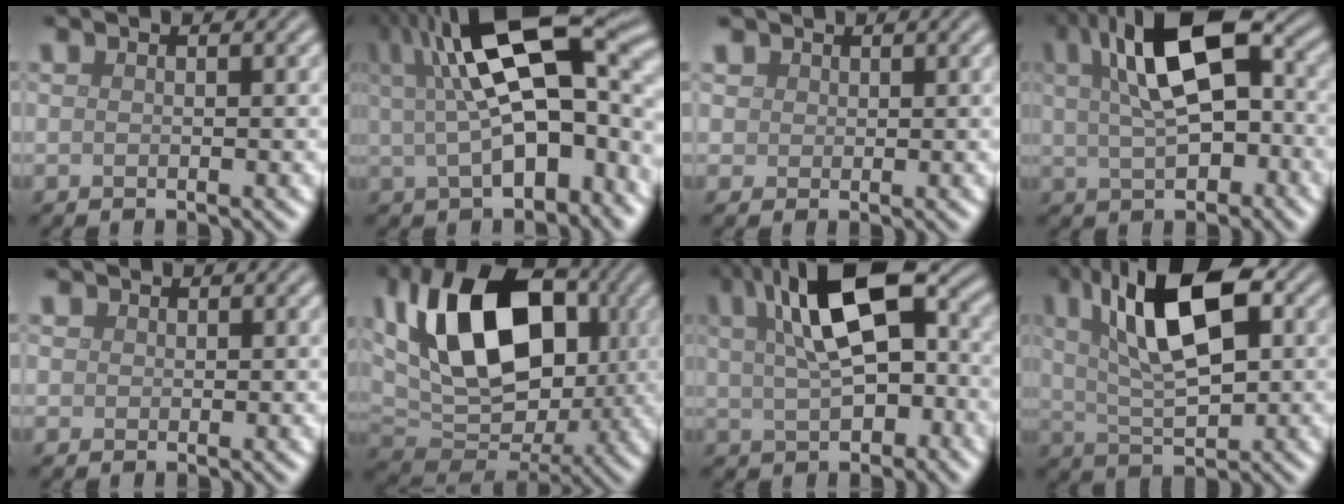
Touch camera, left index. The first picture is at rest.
{"total": 13.7, "force": [2.2, 6.2, 12.0], "torque": [-0.189, 0.007, 0.037]}
{"total": 2.2, "force": [1.3, 1.7, 0.6], "torque": [-0.019, -0.003, 0.027]}
{"total": 10.2, "force": [2.1, 5.1, 8.6], "torque": [-0.153, 0.018, 0.029]}
{"total": 1.1, "force": [0.6, 0.9, 0.1], "torque": [0.000, -0.002, 0.009]}
{"total": 13.9, "force": [3.2, 8.9, 10.2], "torque": [-0.160, 0.010, 0.047]}
{"total": 10.2, "force": [2.1, 5.1, 8.6], "torque": [-0.152, 0.016, 0.031]}
{"total": 10.3, "force": [3.0, 4.3, 8.9], "torque": [-0.149, 0.014, 0.040]}